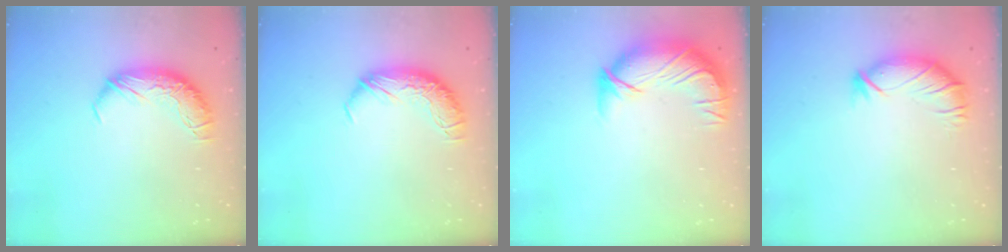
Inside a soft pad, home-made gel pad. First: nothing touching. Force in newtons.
{"total": 0.0}
{"total": 3.7, "press": 2.1, "slide": 3.0}
{"total": 3.1, "press": 2.4, "slide": 1.9}